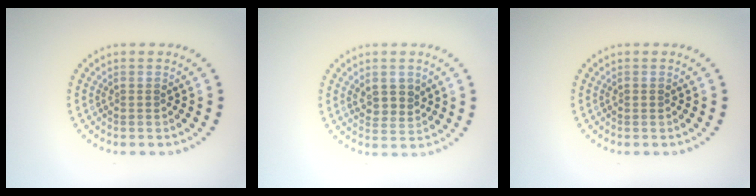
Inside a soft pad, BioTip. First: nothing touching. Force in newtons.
{"total": 2.4, "press": 2.3, "slide": 0.8}
{"total": 0.5, "press": 0.4, "slide": 0.3}